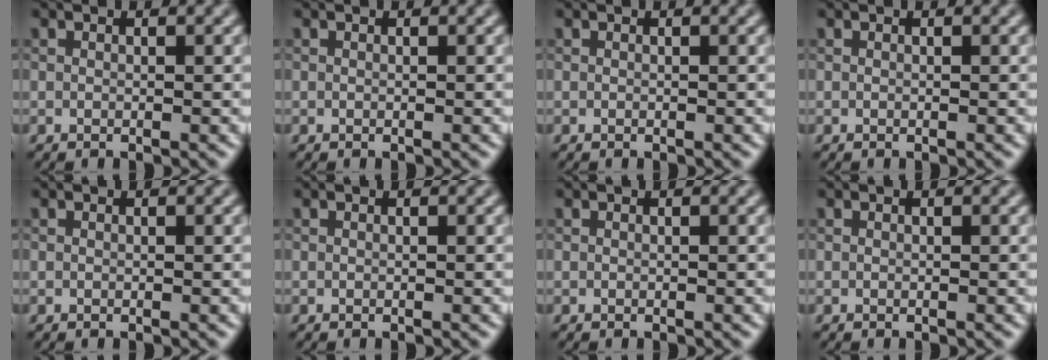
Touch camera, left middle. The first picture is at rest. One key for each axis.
{"total": 0.0}
{"total": 0.0}
{"total": 0.0}
{"total": 0.0}
{"total": 0.0}
{"total": 0.0}
{"total": 0.0}